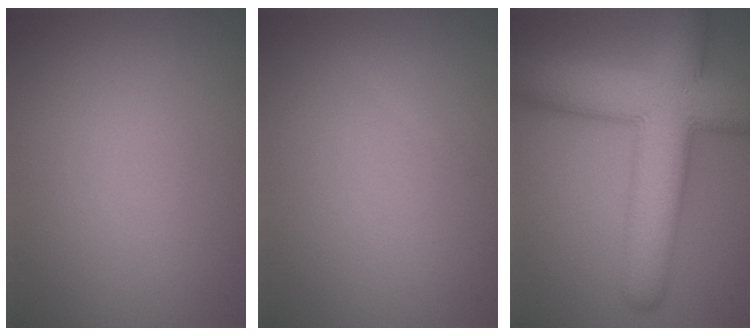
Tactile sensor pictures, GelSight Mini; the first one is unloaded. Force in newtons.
{"total": 0.5, "press": 0.5, "slide": 0.0}
{"total": 11.6, "press": 11.6, "slide": 0.3}